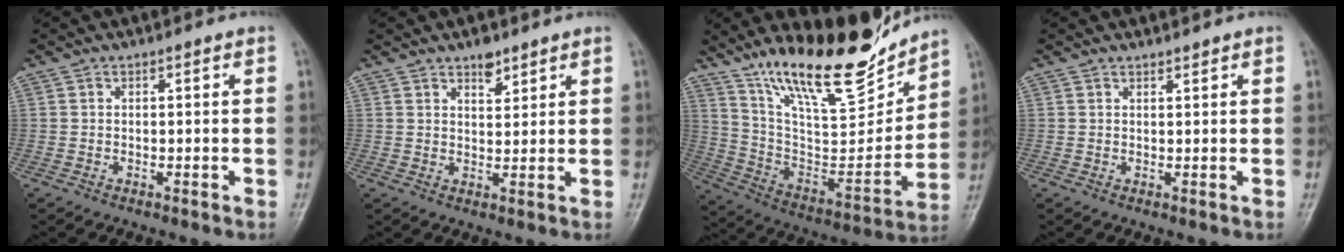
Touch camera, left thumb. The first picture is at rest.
{"total": 3.5, "force": [2.6, 1.5, 1.7], "torque": [-0.015, -0.017, 0.042]}
{"total": 23.2, "force": [18.0, 6.2, 13.3], "torque": [-0.175, -0.101, 0.311]}
{"total": 0.9, "force": [0.8, 0.2, 0.1], "torque": [-0.002, -0.008, 0.014]}